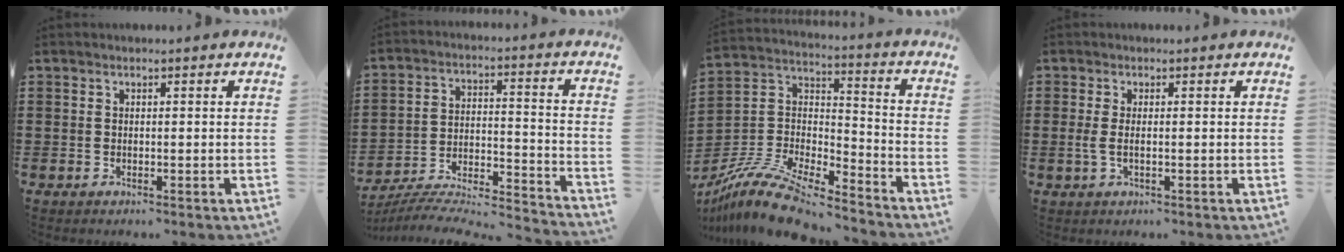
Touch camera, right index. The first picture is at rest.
{"total": 6.5, "force": [-6.0, 1.1, 2.3], "torque": [-0.044, -0.005, -0.122]}
{"total": 12.6, "force": [-10.8, 3.2, 5.6], "torque": [-0.120, 0.031, -0.214]}
{"total": 2.2, "force": [-0.3, 0.6, 2.1], "torque": [-0.054, -0.005, -0.011]}